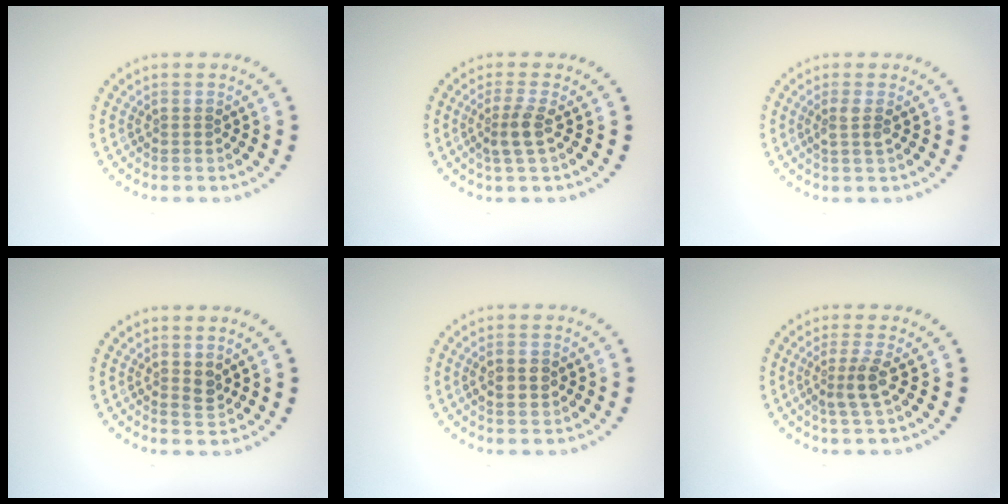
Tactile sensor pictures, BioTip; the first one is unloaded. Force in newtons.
{"total": 2.1, "press": 1.8, "slide": 1.2}
{"total": 1.4, "press": 1.1, "slide": 0.9}
{"total": 1.1, "press": 1.0, "slide": 0.4}
{"total": 2.1, "press": 2.1, "slide": 0.2}
{"total": 2.5, "press": 1.9, "slide": 1.6}